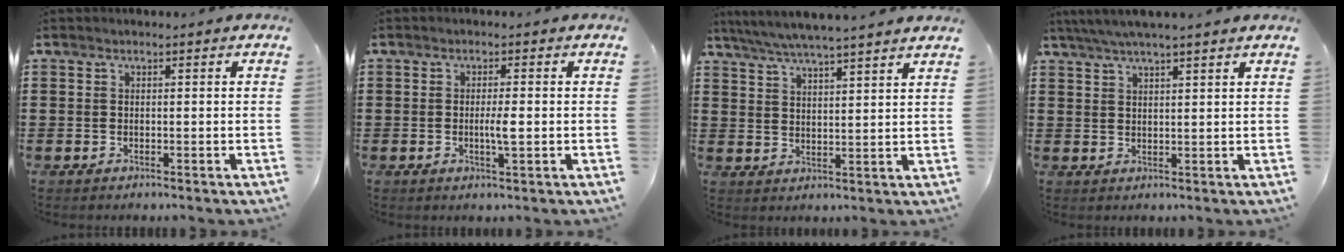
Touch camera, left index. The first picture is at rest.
{"total": 2.8, "force": [-0.4, 0.4, 2.8], "torque": [-0.051, -0.003, -0.007]}
{"total": 4.9, "force": [4.6, -0.4, 1.6], "torque": [-0.047, -0.022, 0.081]}
{"total": 3.8, "force": [3.2, -0.3, 1.9], "torque": [-0.044, -0.003, 0.059]}